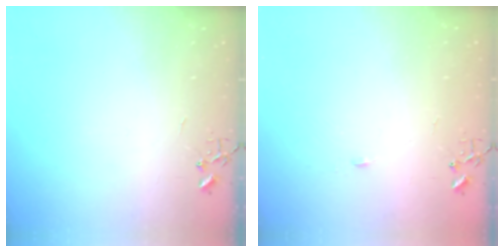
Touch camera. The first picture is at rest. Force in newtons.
{"total": 3.3, "press": 3.3, "slide": 0.4}